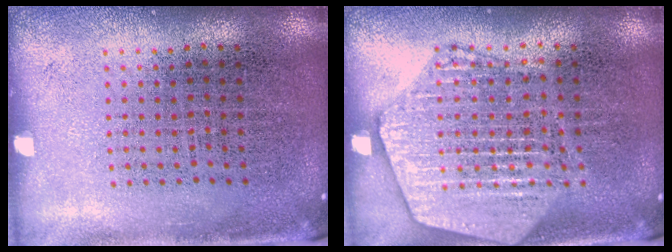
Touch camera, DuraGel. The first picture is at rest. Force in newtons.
{"total": 2.0, "press": 2.0, "slide": 0.2}